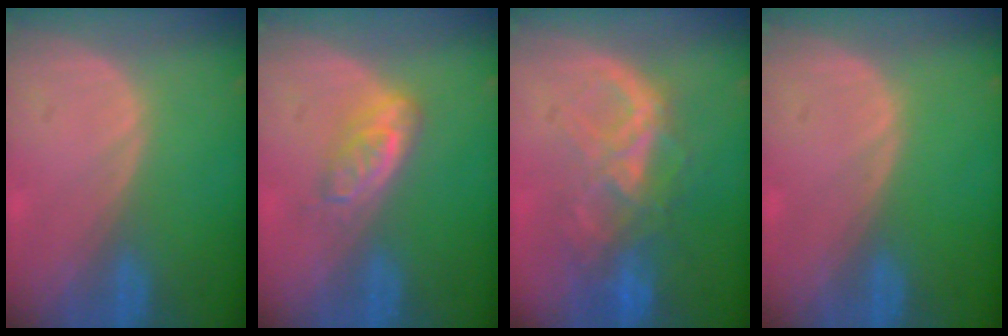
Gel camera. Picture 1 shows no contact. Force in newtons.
{"total": 4.8, "press": 4.2, "slide": 2.4}
{"total": 8.8, "press": 7.6, "slide": 4.5}
{"total": 0.0}